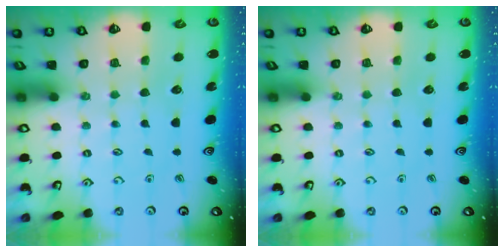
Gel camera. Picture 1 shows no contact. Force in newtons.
{"total": 0.0}